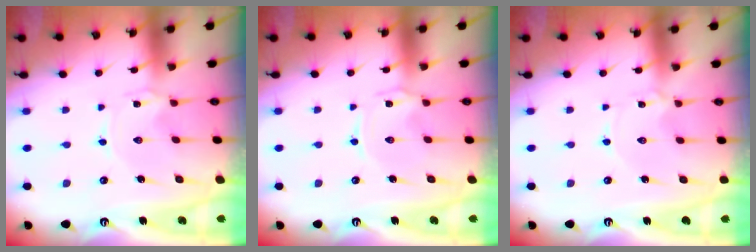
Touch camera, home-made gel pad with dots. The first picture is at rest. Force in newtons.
{"total": 0.0}
{"total": 0.0}